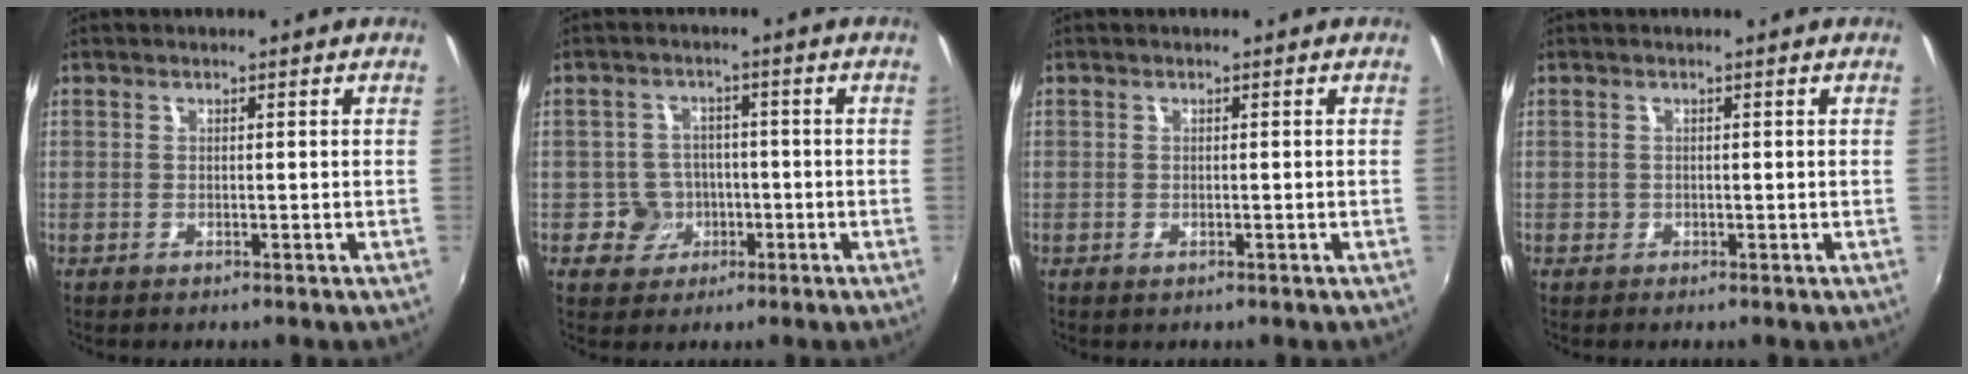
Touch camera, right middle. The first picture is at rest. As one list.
[{"total": 5.7, "force": [-1.9, 5.3, 0.8], "torque": [-0.025, 0.011, -0.022]}, {"total": 0.8, "force": [-0.3, 0.5, 0.5], "torque": [-0.008, -0.003, -0.006]}, {"total": 1.1, "force": [-0.3, 1.0, 0.2], "torque": [-0.001, -0.004, -0.004]}]